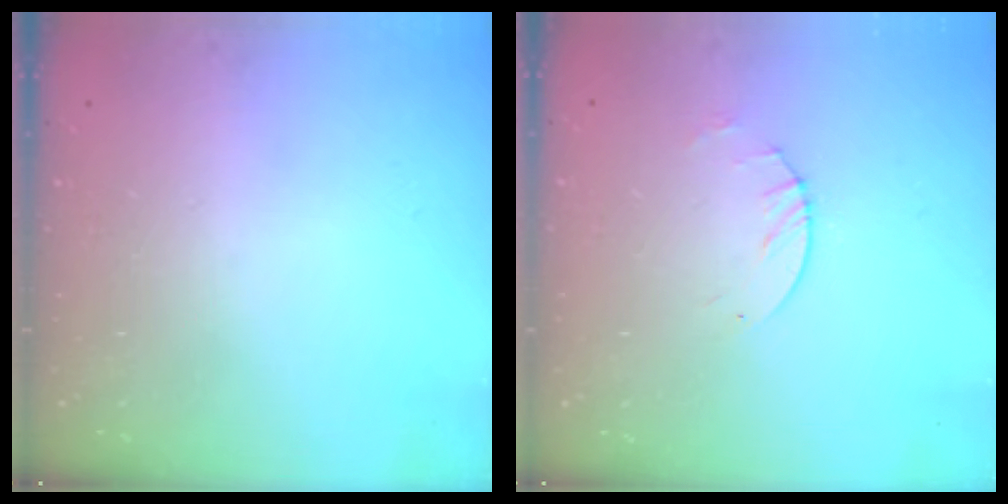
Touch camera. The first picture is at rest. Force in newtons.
{"total": 2.6, "press": 2.5, "slide": 0.4}